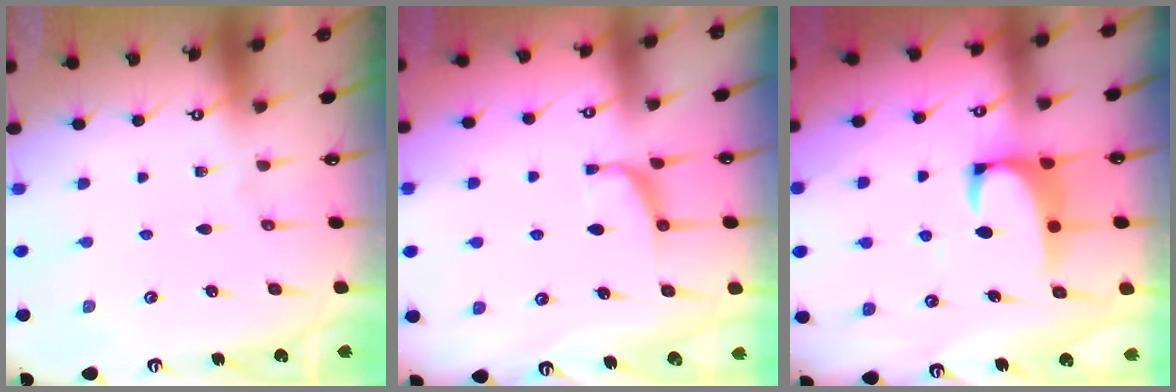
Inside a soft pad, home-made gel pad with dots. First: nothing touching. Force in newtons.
{"total": 0.9, "press": 0.8, "slide": 0.4}
{"total": 2.3, "press": 2.1, "slide": 0.9}